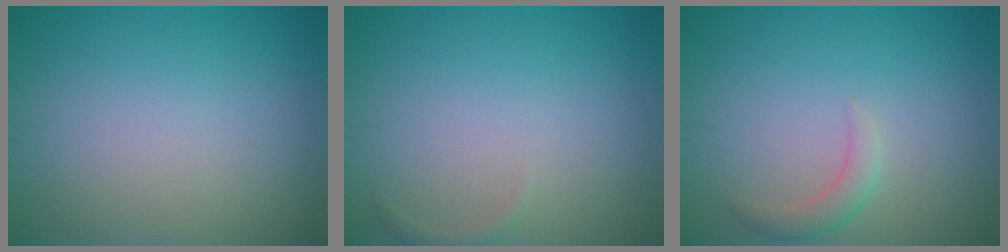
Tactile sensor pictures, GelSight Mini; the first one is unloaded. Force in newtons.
{"total": 0.6, "press": 0.6, "slide": 0.1}
{"total": 1.6, "press": 1.6, "slide": 0.1}